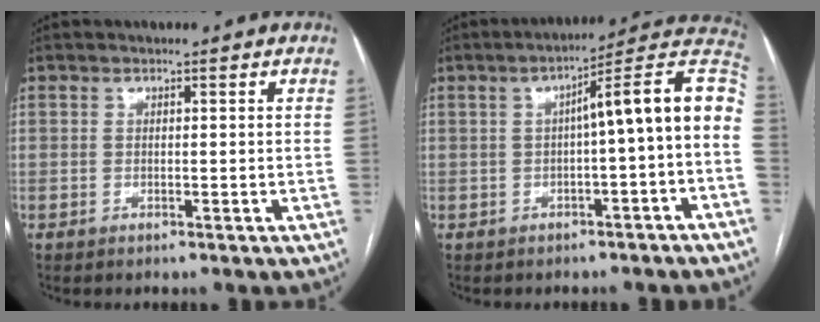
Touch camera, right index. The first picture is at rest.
{"total": 12.5, "force": [-0.4, 0.8, 12.5], "torque": [-0.168, 0.044, -0.011]}